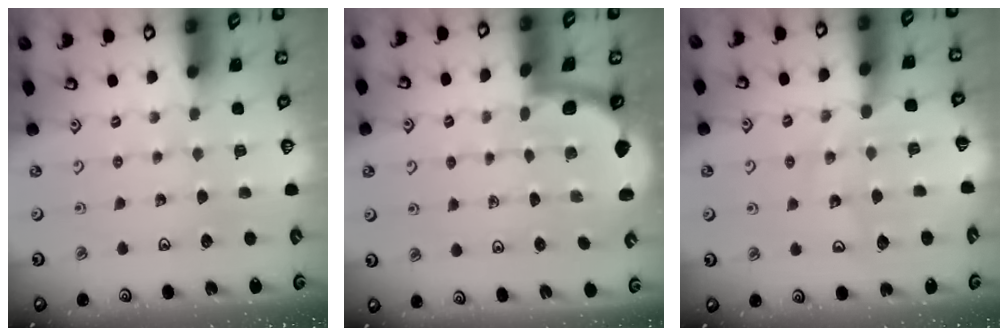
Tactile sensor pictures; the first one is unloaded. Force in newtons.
{"total": 1.6, "press": 1.6, "slide": 0.0}
{"total": 9.5, "press": 9.5, "slide": 0.2}